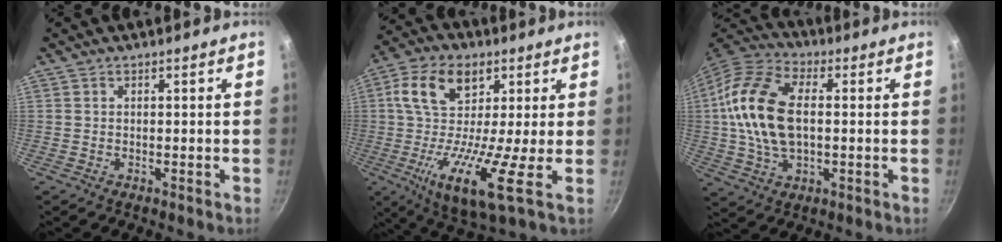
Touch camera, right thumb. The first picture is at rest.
{"total": 17.1, "force": [1.3, 7.5, 15.3], "torque": [-0.264, 0.000, -0.001]}
{"total": 17.2, "force": [0.9, 9.9, 14.0], "torque": [-0.264, 0.022, 0.004]}